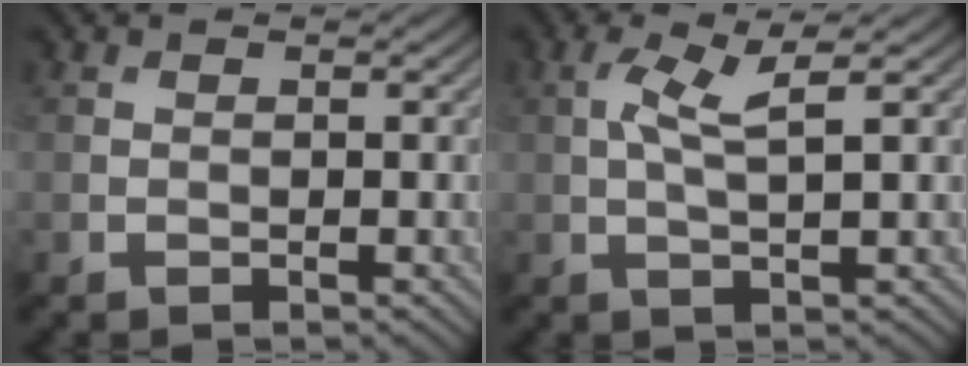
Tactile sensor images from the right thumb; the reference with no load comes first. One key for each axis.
{"total": 4.2, "fx": 1.1, "fy": 0.6, "fz": 4.0, "tx": -0.084, "ty": 0.009, "tz": 0.022}